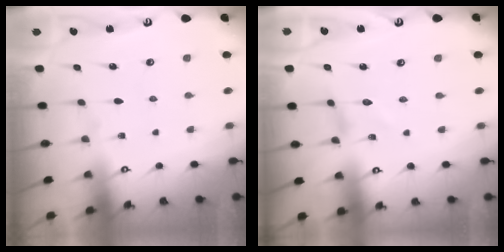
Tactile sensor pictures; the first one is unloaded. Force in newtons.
{"total": 0.0}